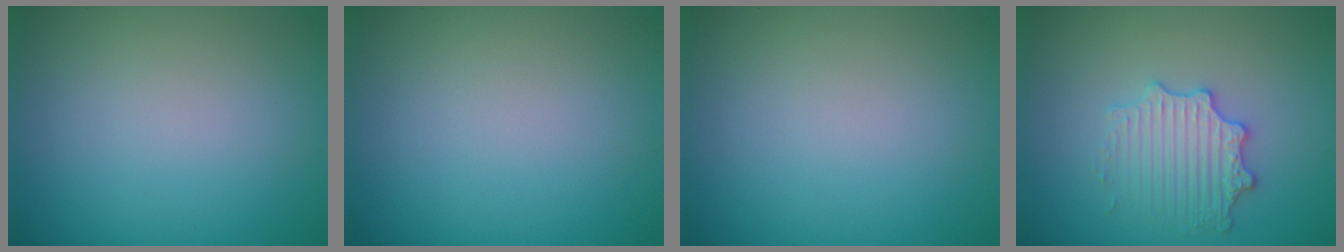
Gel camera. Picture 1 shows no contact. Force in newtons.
{"total": 0.0}
{"total": 0.0}
{"total": 3.1, "press": 3.0, "slide": 0.5}